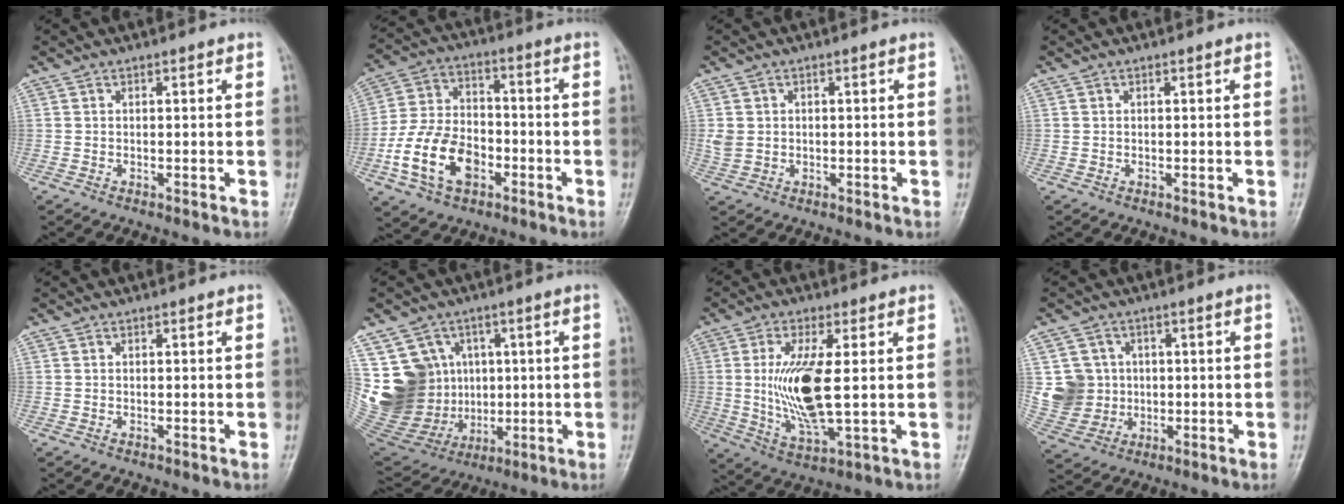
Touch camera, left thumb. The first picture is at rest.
{"total": 14.3, "force": [-5.3, 9.6, 9.2], "torque": [-0.160, 0.031, -0.098]}
{"total": 3.0, "force": [0.2, 2.6, 1.5], "torque": [-0.022, 0.005, 0.007]}
{"total": 0.0}
{"total": 0.0}
{"total": 19.7, "force": [3.7, 17.1, 9.0], "torque": [-0.165, 0.019, 0.104]}
{"total": 12.5, "force": [0.9, 4.0, 11.8], "torque": [-0.242, -0.018, 0.026]}
{"total": 8.5, "force": [0.7, 8.1, 2.7], "torque": [-0.028, 0.005, 0.019]}